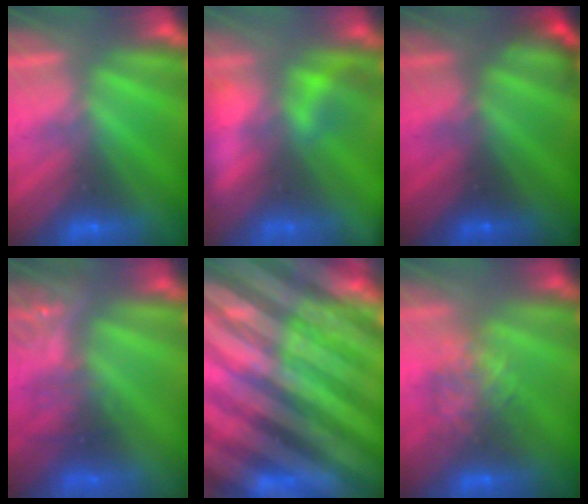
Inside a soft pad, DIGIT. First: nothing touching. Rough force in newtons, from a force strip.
{"total": 6.6}
{"total": 2.2}
{"total": 4.6}
{"total": 6.9}
{"total": 4.5}